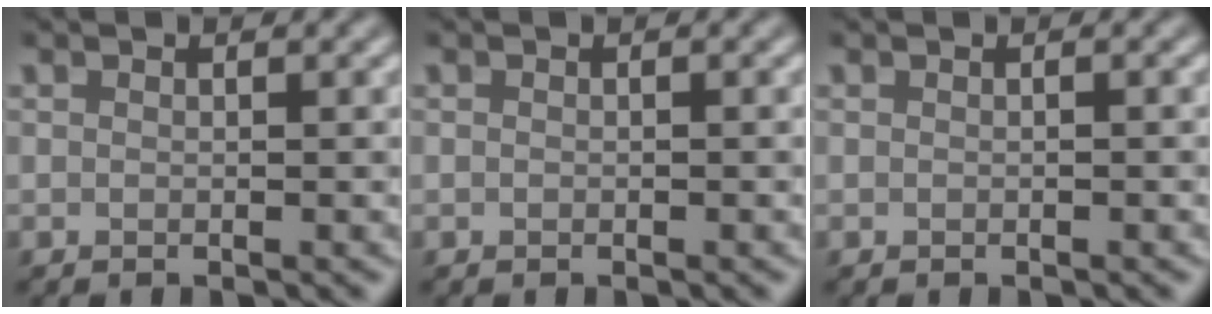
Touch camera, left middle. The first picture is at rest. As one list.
[{"total": 0.0}, {"total": 0.0}]